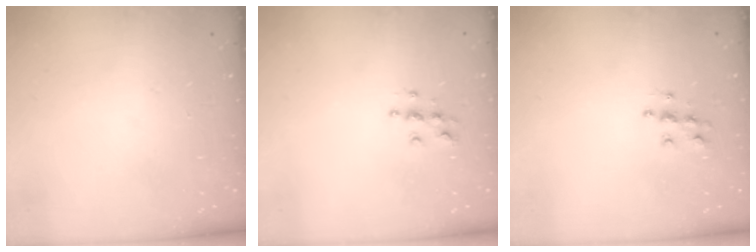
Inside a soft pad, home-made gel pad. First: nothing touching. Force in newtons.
{"total": 5.4, "press": 5.4, "slide": 0.1}
{"total": 6.2, "press": 6.2, "slide": 0.2}